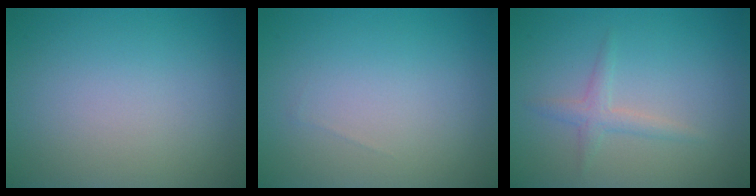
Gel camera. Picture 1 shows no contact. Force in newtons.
{"total": 0.0}
{"total": 1.5, "press": 1.5, "slide": 0.0}